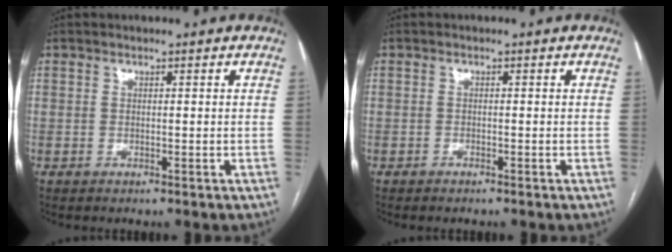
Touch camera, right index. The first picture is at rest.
{"total": 0.6, "force": [-0.5, 0.1, 0.2], "torque": [-0.009, -0.001, -0.008]}